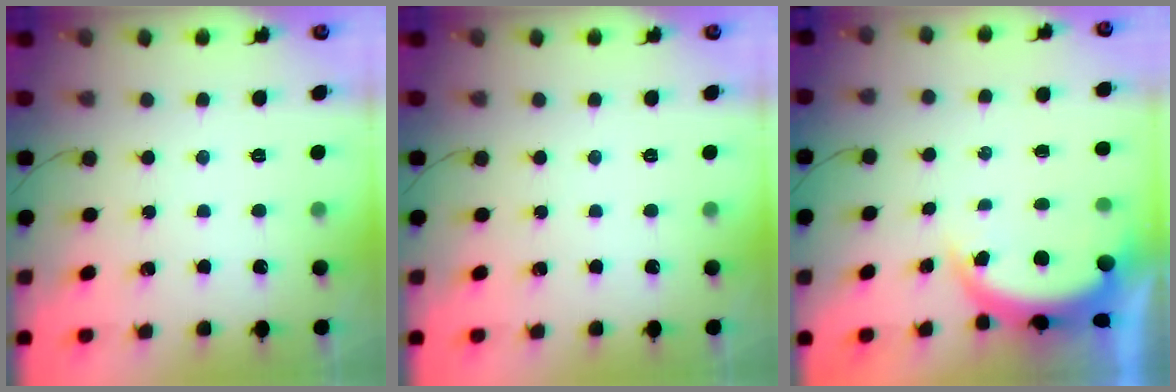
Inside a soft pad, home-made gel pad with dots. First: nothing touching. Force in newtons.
{"total": 0.0}
{"total": 4.8, "press": 4.7, "slide": 1.3}